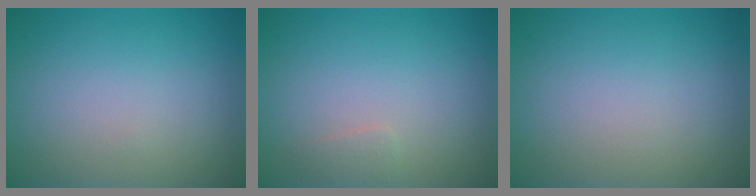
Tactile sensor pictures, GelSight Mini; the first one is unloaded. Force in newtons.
{"total": 0.9, "press": 0.9, "slide": 0.0}
{"total": 0.0}